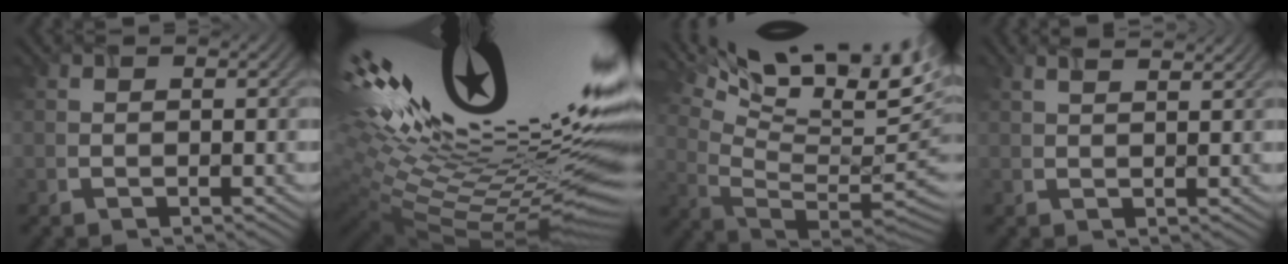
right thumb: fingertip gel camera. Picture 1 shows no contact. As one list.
[{"total": 21.2, "force": [6.5, 7.2, 18.8], "torque": [-0.298, 0.013, 0.140]}, {"total": 15.8, "force": [9.2, 3.9, 12.3], "torque": [-0.198, 0.000, 0.151]}, {"total": 2.4, "force": [1.7, 0.4, 1.6], "torque": [-0.018, 0.004, 0.025]}]